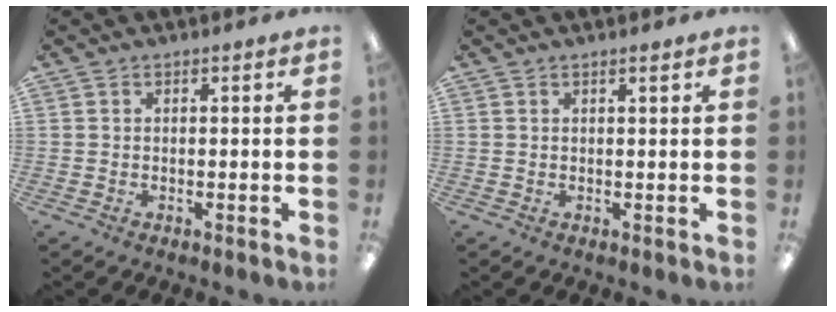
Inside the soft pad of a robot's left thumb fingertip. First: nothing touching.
{"total": 0.9, "force": [0.7, 0.0, 0.6], "torque": [-0.012, 0.000, 0.012]}